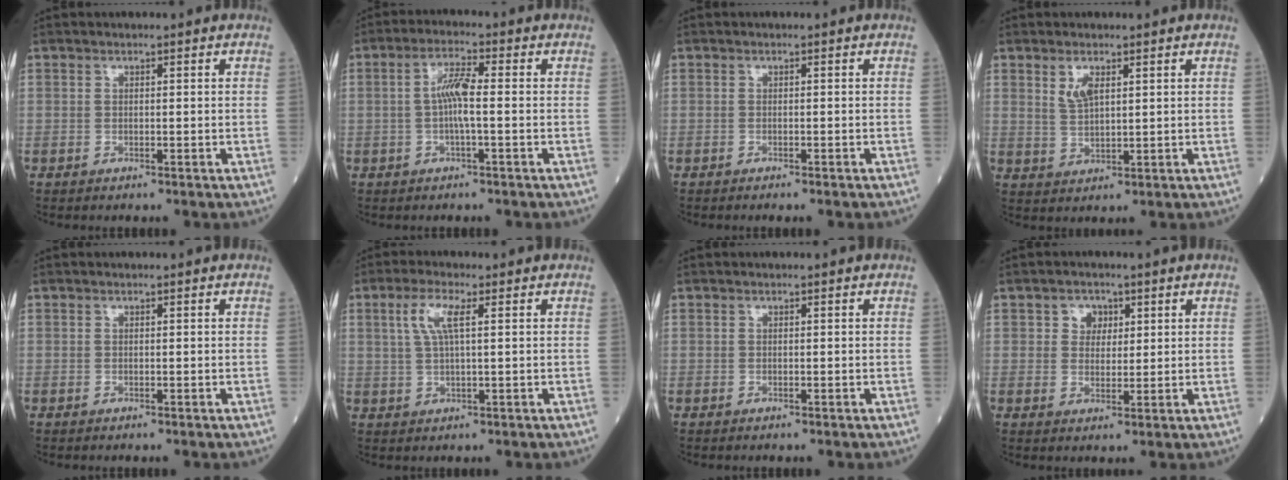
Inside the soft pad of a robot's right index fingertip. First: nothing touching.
{"total": 4.6, "force": [-0.2, 0.3, 4.6], "torque": [-0.092, 0.007, -0.002]}
{"total": 1.6, "force": [-1.4, 0.0, 0.9], "torque": [-0.015, -0.001, -0.013]}
{"total": 3.3, "force": [1.8, 1.1, 2.6], "torque": [-0.057, -0.001, 0.044]}
{"total": 0.0}
{"total": 4.8, "force": [1.8, 0.9, 4.4], "torque": [-0.099, 0.009, 0.041]}
{"total": 0.0}
{"total": 3.3, "force": [1.5, 2.6, 1.3], "torque": [-0.018, 0.005, 0.026]}